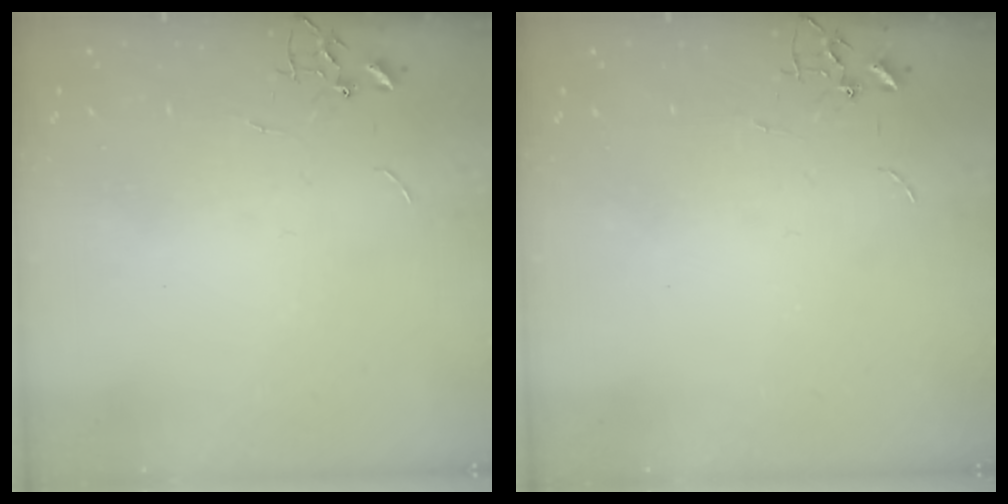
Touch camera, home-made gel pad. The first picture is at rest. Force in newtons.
{"total": 0.0}